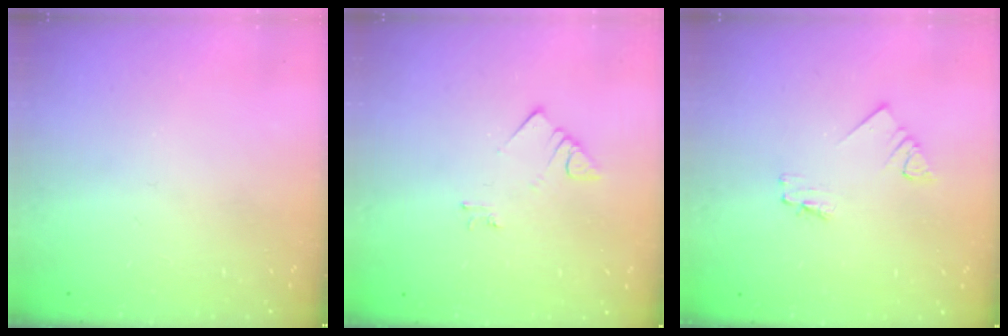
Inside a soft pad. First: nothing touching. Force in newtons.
{"total": 2.7, "press": 2.7, "slide": 0.2}
{"total": 1.9, "press": 1.9, "slide": 0.2}